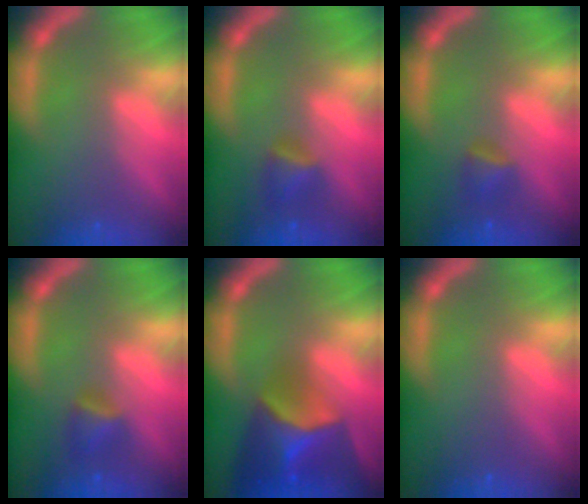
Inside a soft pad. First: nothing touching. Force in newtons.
{"total": 2.4}
{"total": 1.9}
{"total": 2.4}
{"total": 8.9}
{"total": 0.0}